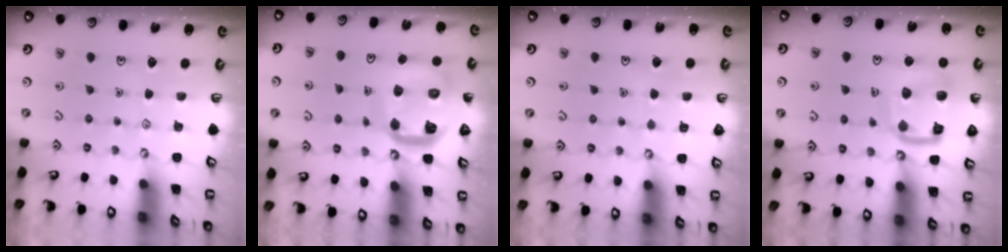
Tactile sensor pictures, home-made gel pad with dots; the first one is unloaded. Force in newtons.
{"total": 12.8, "press": 12.7, "slide": 1.6}
{"total": 2.4, "press": 2.4, "slide": 0.2}
{"total": 14.3, "press": 14.2, "slide": 1.5}